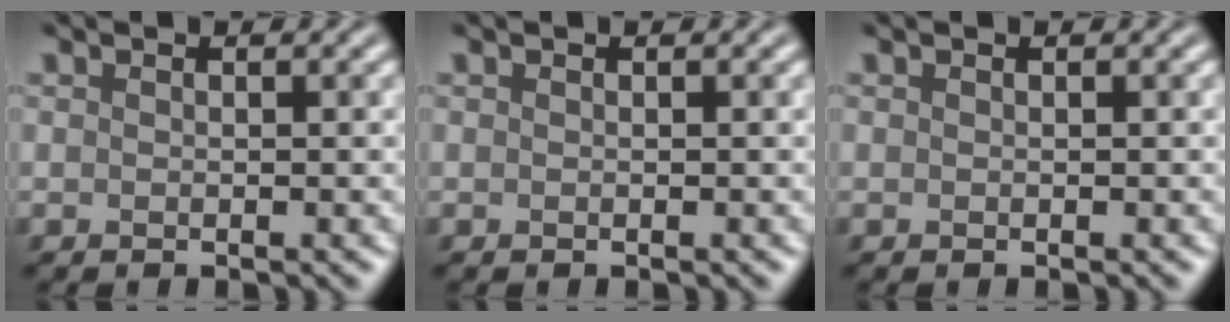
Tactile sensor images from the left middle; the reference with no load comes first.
{"total": 0.0}
{"total": 0.0}